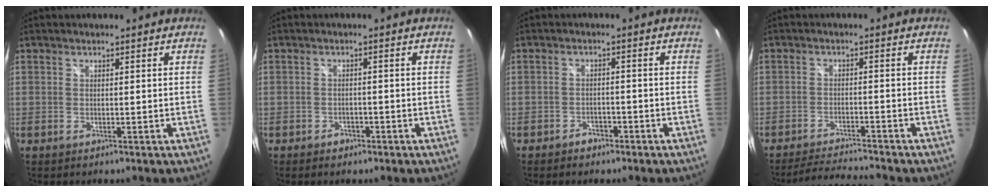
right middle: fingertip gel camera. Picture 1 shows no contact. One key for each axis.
{"total": 1.9, "fx": -1.3, "fy": 1.2, "fz": 0.5, "tx": -0.013, "ty": 0.000, "tz": -0.019}
{"total": 2.5, "fx": -1.9, "fy": 1.4, "fz": 0.6, "tx": -0.017, "ty": 0.005, "tz": -0.029}
{"total": 7.5, "fx": -7.1, "fy": -0.2, "fz": 2.3, "tx": -0.061, "ty": -0.003, "tz": -0.118}